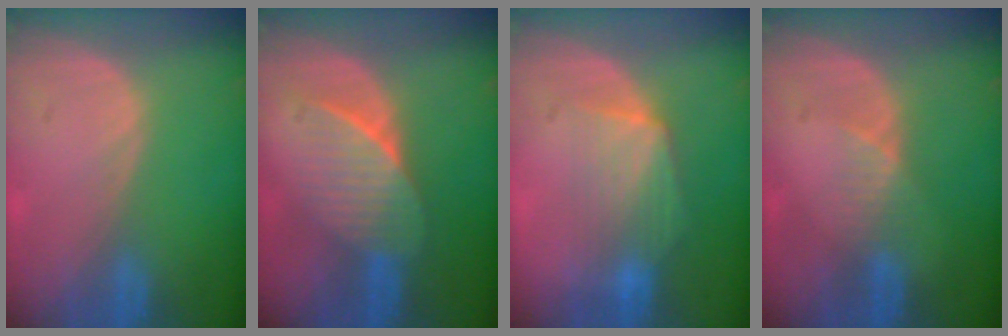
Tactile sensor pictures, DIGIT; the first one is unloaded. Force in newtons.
{"total": 7.5, "press": 6.8, "slide": 3.2}
{"total": 7.0, "press": 6.4, "slide": 2.8}
{"total": 2.6, "press": 2.2, "slide": 1.4}